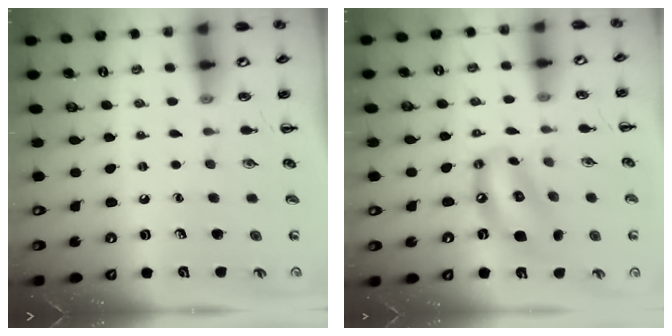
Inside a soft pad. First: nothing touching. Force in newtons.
{"total": 12.7, "press": 12.2, "slide": 3.5}